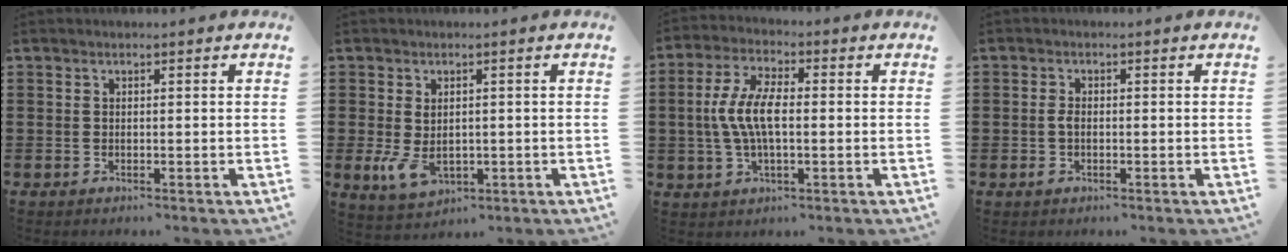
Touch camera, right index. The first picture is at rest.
{"total": 4.5, "force": [-0.5, 2.7, 3.5], "torque": [-0.088, -0.006, -0.012]}
{"total": 7.8, "force": [-0.3, 3.1, 7.1], "torque": [-0.164, -0.005, -0.014]}
{"total": 1.7, "force": [-0.4, 0.9, 1.4], "torque": [-0.035, -0.003, -0.010]}